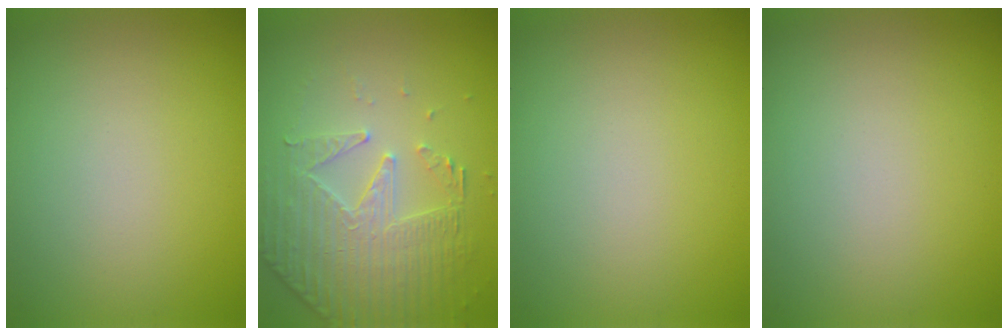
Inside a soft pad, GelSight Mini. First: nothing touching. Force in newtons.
{"total": 5.0, "press": 3.7, "slide": 3.4}
{"total": 0.0}
{"total": 0.0}